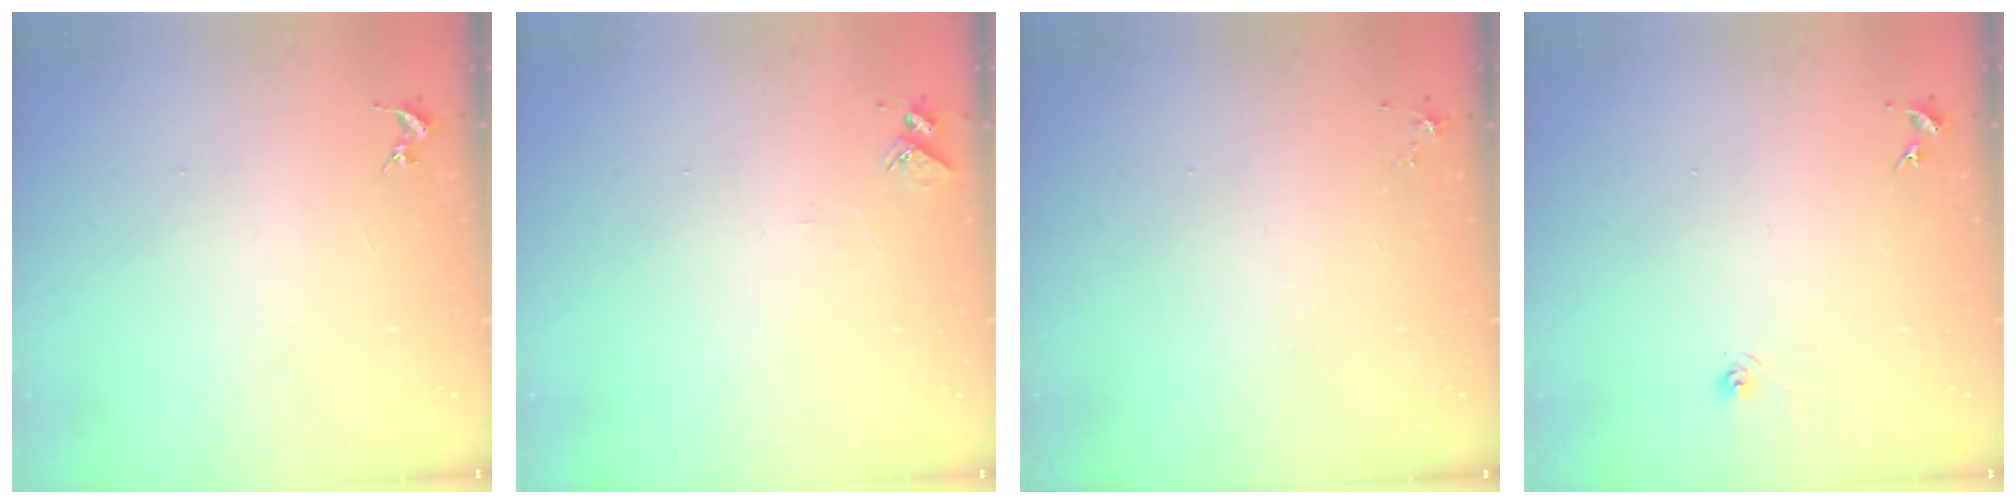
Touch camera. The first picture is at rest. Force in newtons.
{"total": 5.4, "press": 5.3, "slide": 0.6}
{"total": 4.5, "press": 4.4, "slide": 0.6}
{"total": 3.1, "press": 2.6, "slide": 1.8}